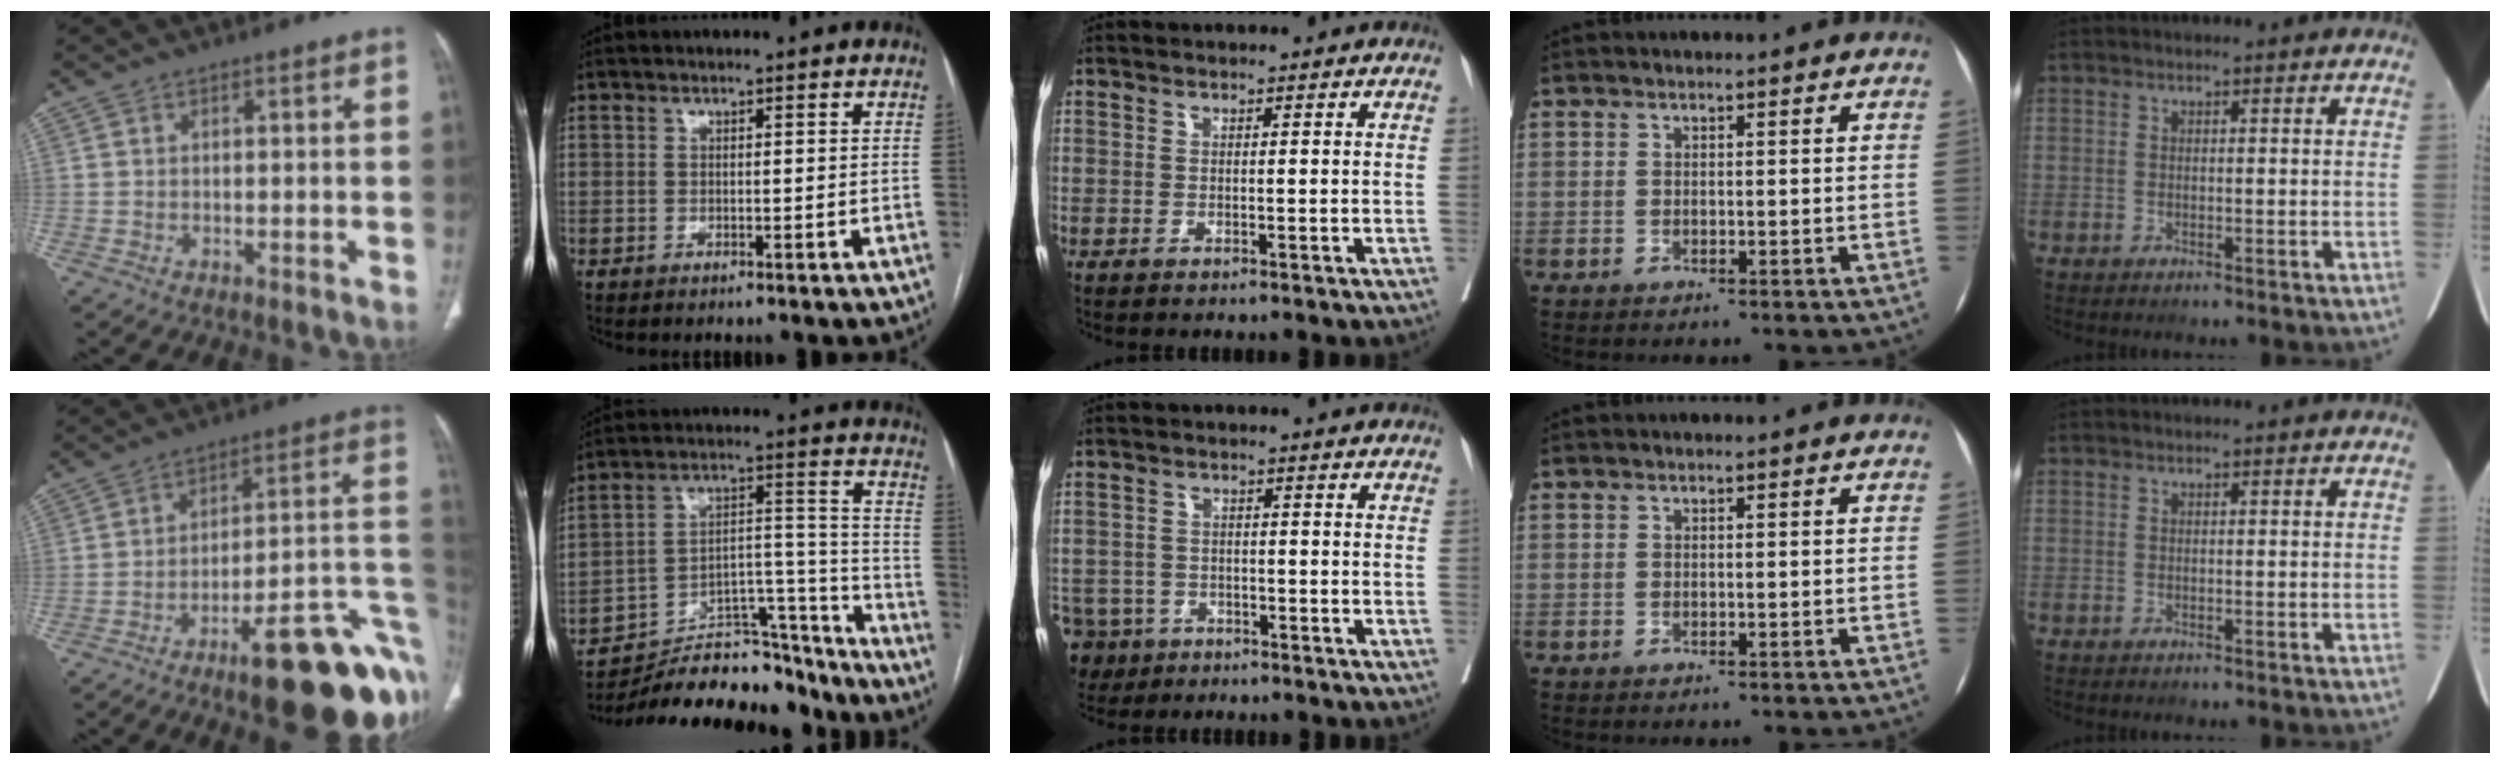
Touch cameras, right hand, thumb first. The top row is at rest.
{"thumb": {"total": 24.1, "force": [-10.5, 6.4, 20.7], "torque": [-0.183, 0.070, -0.143]}, "index": {"total": 23.8, "force": [-21.7, 6.0, 7.6], "torque": [-0.109, 0.034, -0.328]}, "middle": {"total": 9.5, "force": [-6.1, 7.0, 2.1], "torque": [-0.071, -0.008, -0.100]}}